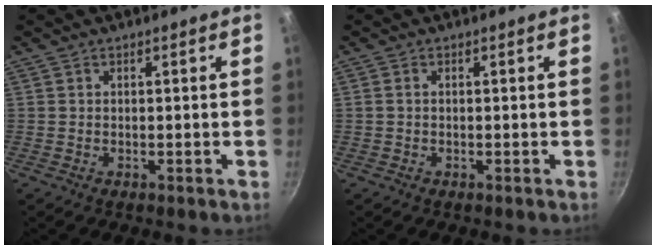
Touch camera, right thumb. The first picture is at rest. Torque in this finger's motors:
{"motor_torque": [0.17, -0.07, -0.17, 0.05, -0.02]}